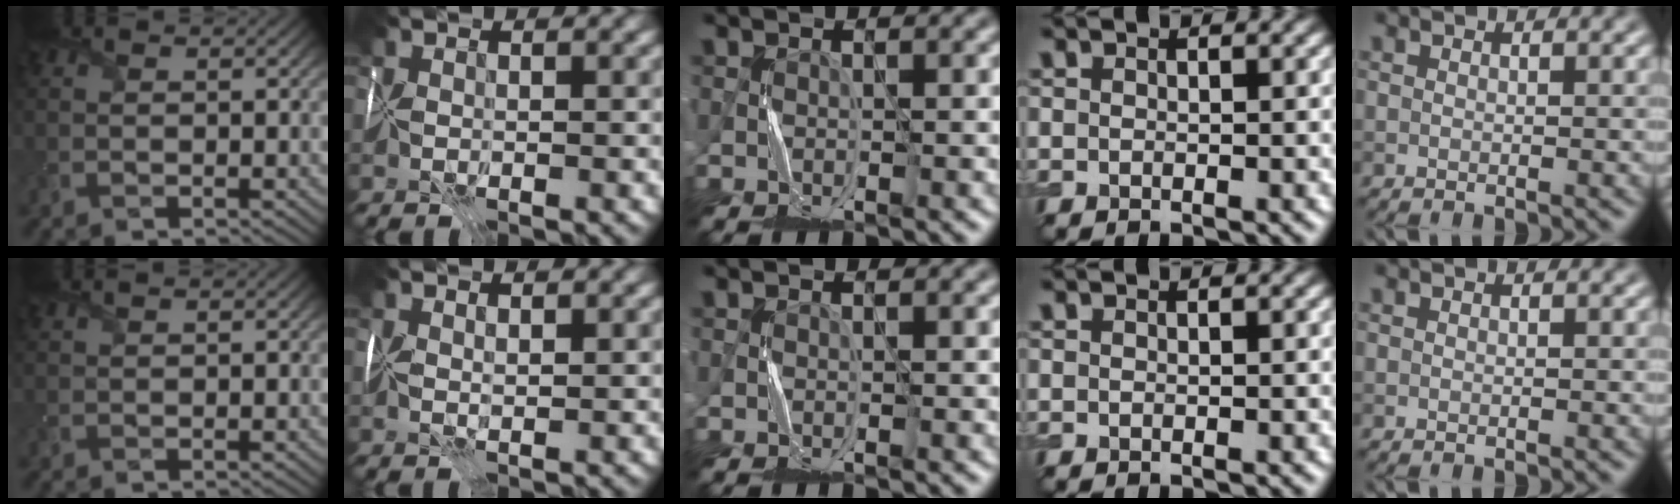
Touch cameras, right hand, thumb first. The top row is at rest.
{"thumb": {"total": 0.6, "force": [0.6, -0.1, 0.2], "torque": [-0.011, 0.003, 0.015]}, "index": {"total": 0.7, "force": [0.6, -0.5, -0.1], "torque": [0.012, -0.002, 0.010]}}